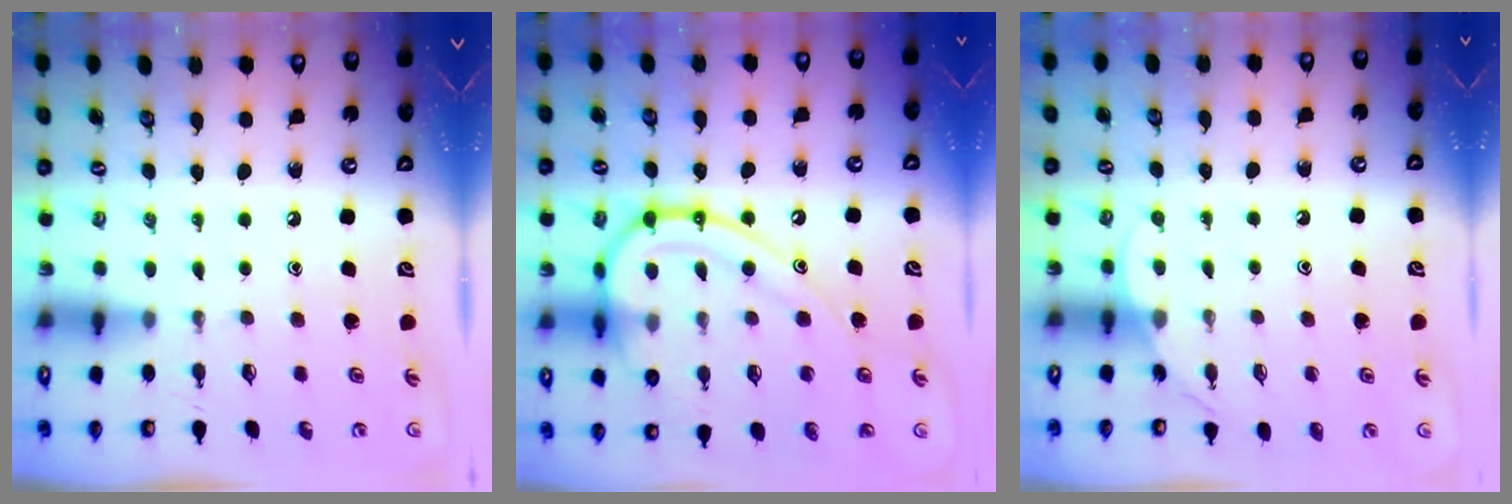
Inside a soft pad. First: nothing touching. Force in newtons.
{"total": 18.5, "press": 18.5, "slide": 1.2}
{"total": 3.7, "press": 3.7, "slide": 0.4}